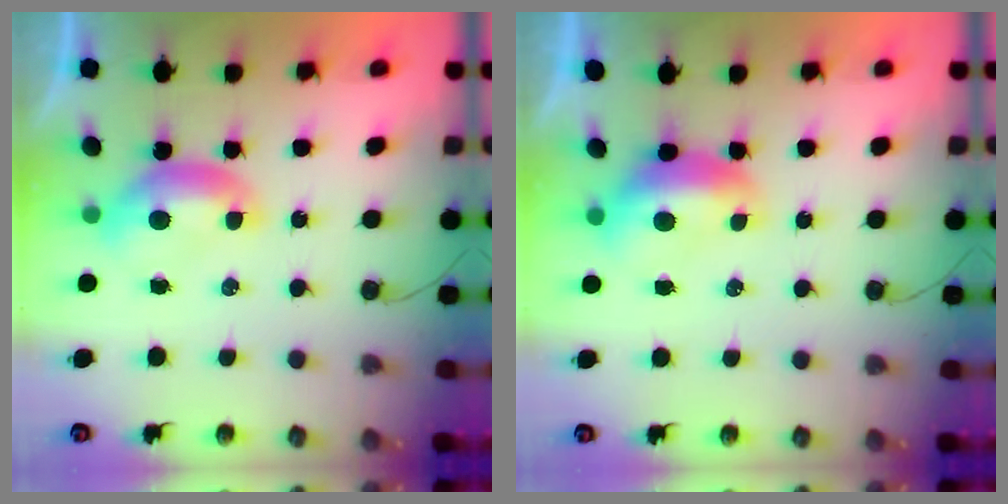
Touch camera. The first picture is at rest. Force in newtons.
{"total": 1.7, "press": 1.5, "slide": 0.7}